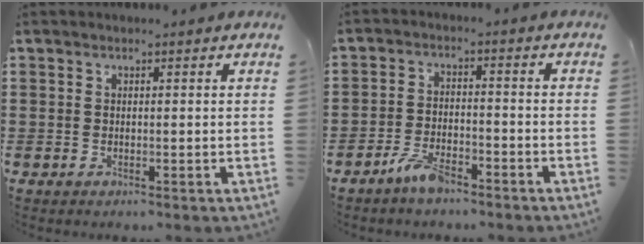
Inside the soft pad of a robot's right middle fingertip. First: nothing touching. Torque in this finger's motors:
{"motor_torque": [-0.22, 0.61, -0.12, -0.20]}